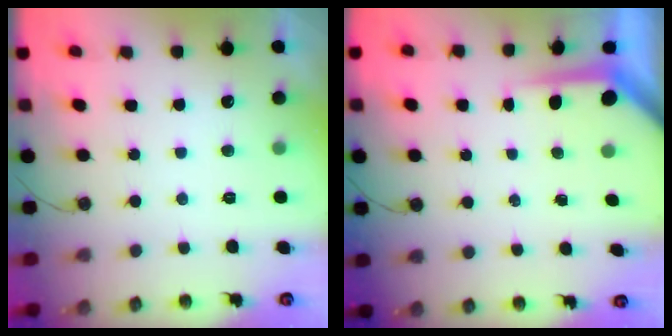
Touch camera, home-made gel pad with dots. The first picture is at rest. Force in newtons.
{"total": 4.6, "press": 4.6, "slide": 0.3}